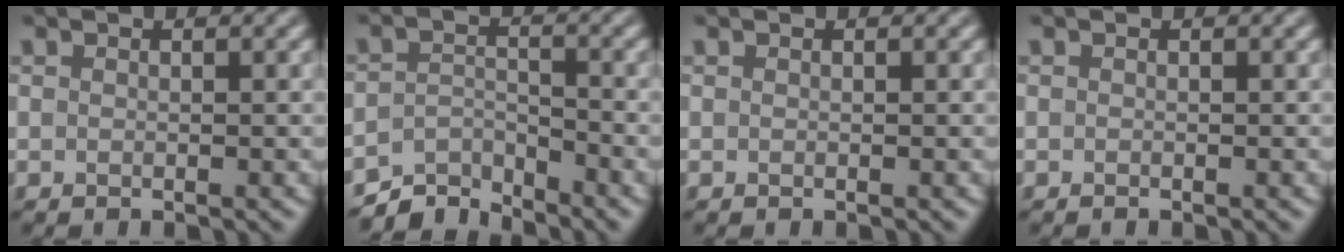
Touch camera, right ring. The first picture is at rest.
{"total": 4.0, "force": [-3.8, 0.8, 0.6], "torque": [-0.008, 0.005, -0.074]}
{"total": 0.0}
{"total": 0.0}